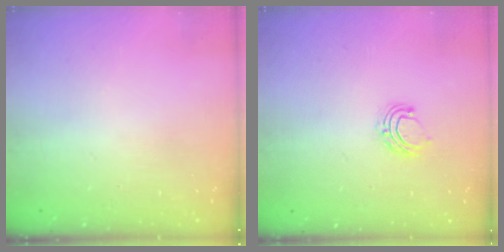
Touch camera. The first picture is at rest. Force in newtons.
{"total": 5.9, "press": 5.9, "slide": 0.4}